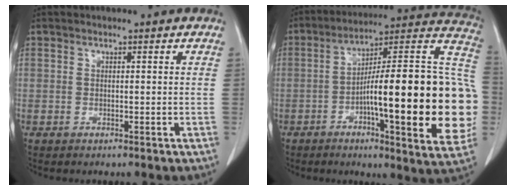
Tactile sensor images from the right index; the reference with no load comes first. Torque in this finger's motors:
{"motor_torque": [2.14, 0.00, 1.05, 0.19]}